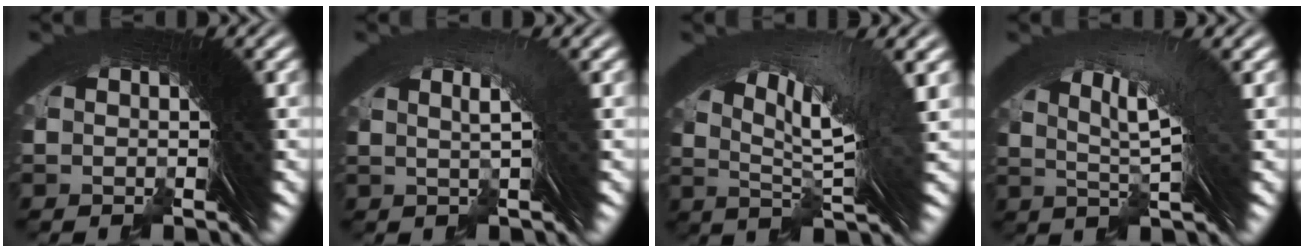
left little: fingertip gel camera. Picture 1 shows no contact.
{"total": 2.3, "force": [0.9, -1.0, 1.9], "torque": [-0.011, 0.021, 0.010]}
{"total": 6.2, "force": [2.4, 0.9, 5.7], "torque": [-0.075, 0.015, 0.036]}
{"total": 4.0, "force": [1.8, -0.2, 3.5], "torque": [-0.043, 0.015, 0.028]}